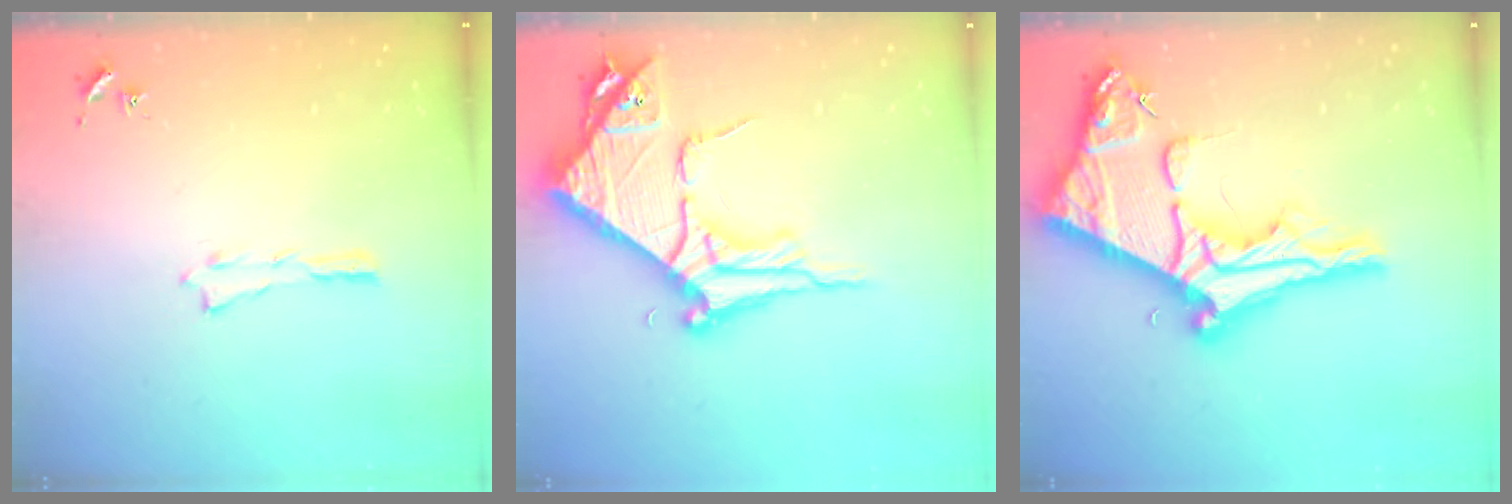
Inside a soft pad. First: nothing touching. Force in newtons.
{"total": 8.4, "press": 8.4, "slide": 0.9}
{"total": 13.4, "press": 13.4, "slide": 1.3}